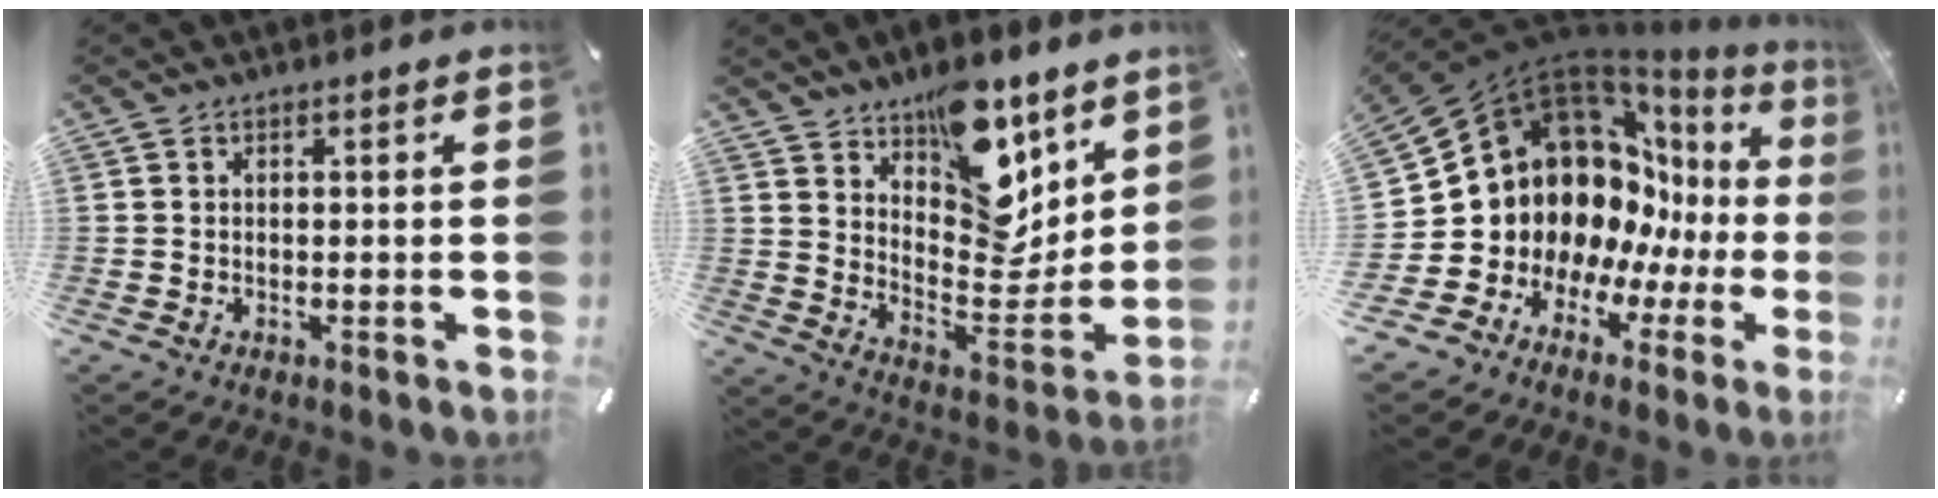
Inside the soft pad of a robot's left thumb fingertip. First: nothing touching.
{"total": 16.5, "force": [12.3, 8.0, 7.4], "torque": [-0.086, -0.104, 0.219]}
{"total": 16.8, "force": [4.2, 14.3, 7.7], "torque": [-0.130, -0.088, 0.109]}